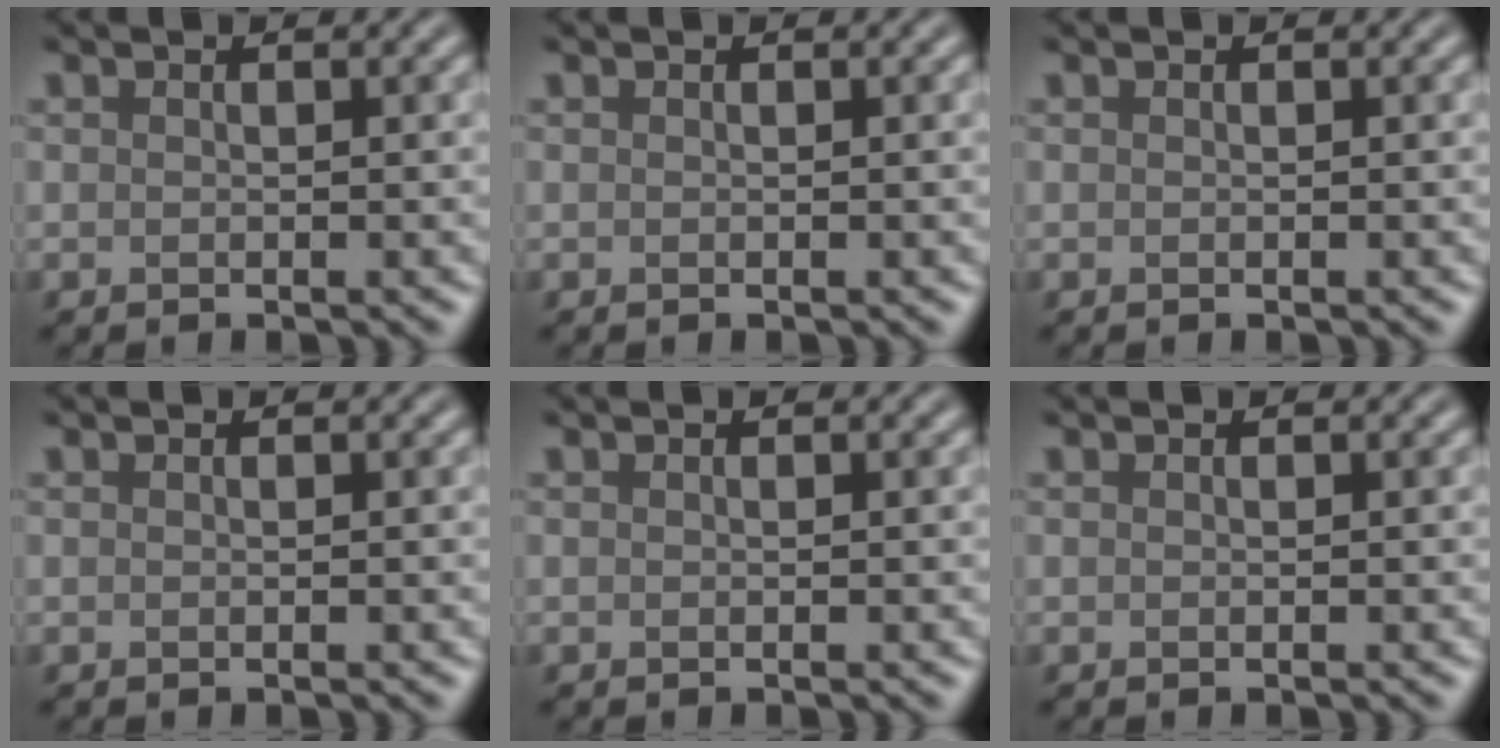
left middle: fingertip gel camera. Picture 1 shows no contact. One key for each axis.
{"total": 0.0}
{"total": 0.0}
{"total": 0.0}
{"total": 0.0}
{"total": 0.0}